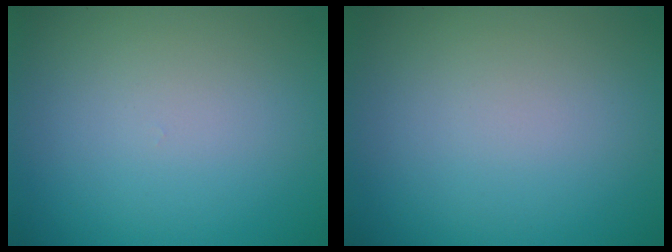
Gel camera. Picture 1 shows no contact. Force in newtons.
{"total": 0.0}